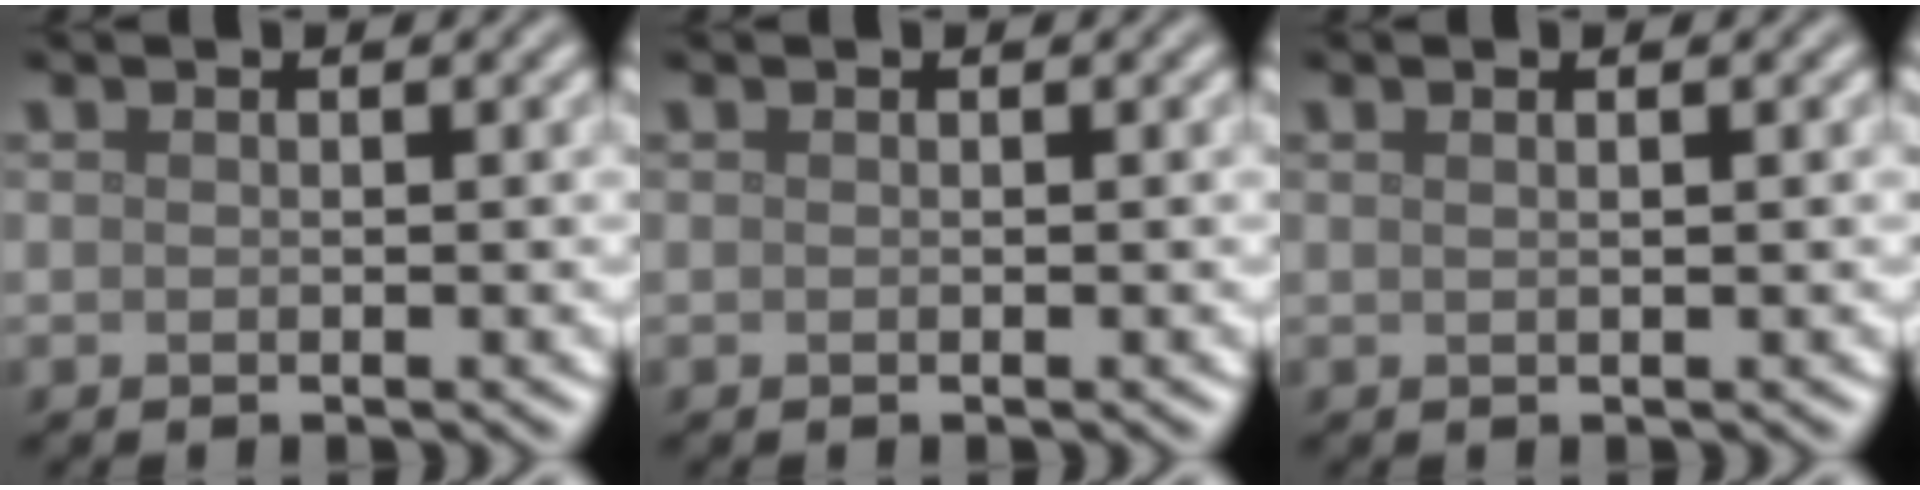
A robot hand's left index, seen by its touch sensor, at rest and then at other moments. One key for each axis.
{"total": 0.0}
{"total": 1.6, "fx": 0.8, "fy": 0.7, "fz": 1.2, "tx": -0.002, "ty": -0.003, "tz": -0.006}